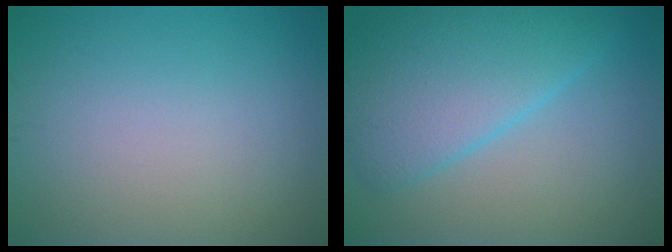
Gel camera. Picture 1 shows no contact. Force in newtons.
{"total": 6.8, "press": 6.8, "slide": 0.2}